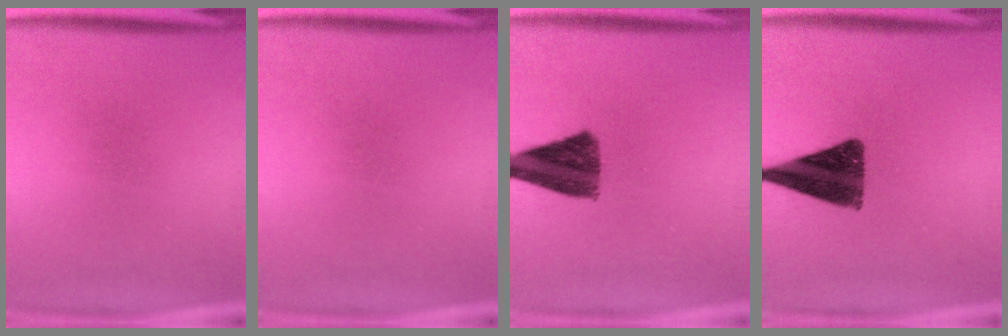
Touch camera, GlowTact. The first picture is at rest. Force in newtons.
{"total": 0.0}
{"total": 10.3}
{"total": 12.2}